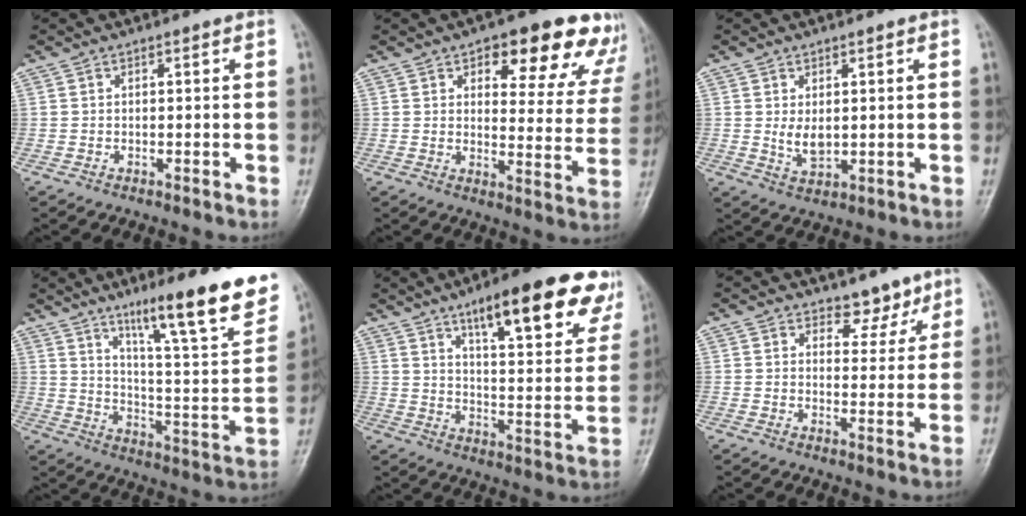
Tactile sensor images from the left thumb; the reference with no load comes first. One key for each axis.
{"total": 16.7, "fx": 10.5, "fy": 7.7, "fz": 10.5, "tx": -0.063, "ty": -0.041, "tz": 0.123}
{"total": 3.8, "fx": 0.6, "fy": 2.2, "fz": 3.0, "tx": -0.044, "ty": -0.013, "tz": 0.019}
{"total": 22.1, "fx": 13.9, "fy": 3.7, "fz": 16.8, "tx": -0.218, "ty": -0.061, "tz": 0.217}
{"total": 21.5, "fx": 13.5, "fy": 5.9, "fz": 15.7, "tx": -0.179, "ty": -0.048, "tz": 0.190}
{"total": 4.8, "fx": 3.8, "fy": 2.7, "fz": 1.2, "tx": 0.019, "ty": -0.027, "tz": 0.055}